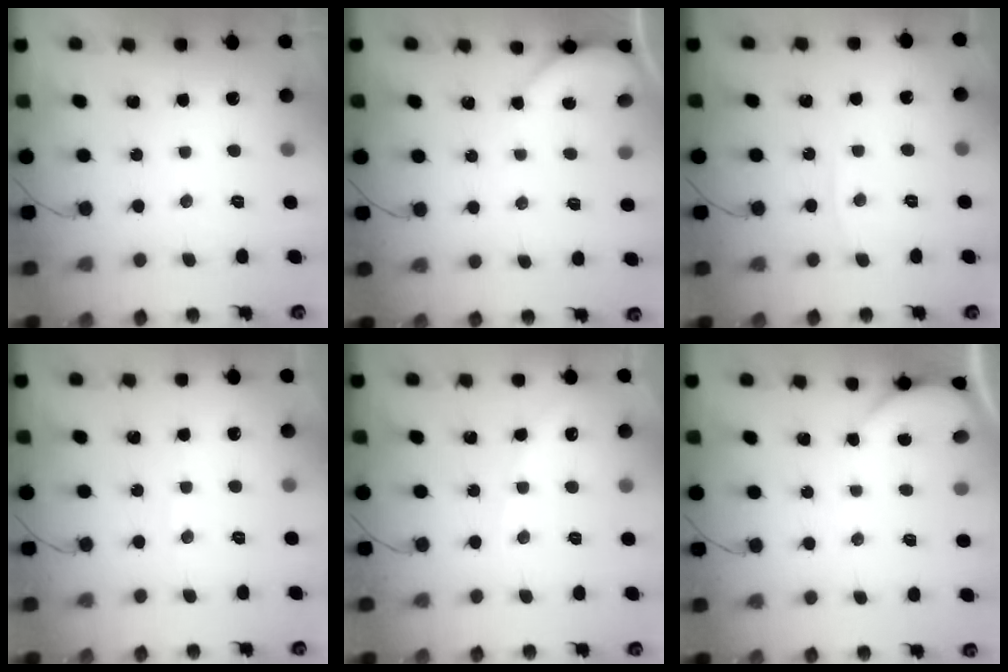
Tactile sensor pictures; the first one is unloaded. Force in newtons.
{"total": 2.2, "press": 2.2, "slide": 0.3}
{"total": 3.1, "press": 3.1, "slide": 0.3}
{"total": 2.3, "press": 2.3, "slide": 0.3}
{"total": 3.2, "press": 3.1, "slide": 0.5}
{"total": 2.7, "press": 2.7, "slide": 0.3}